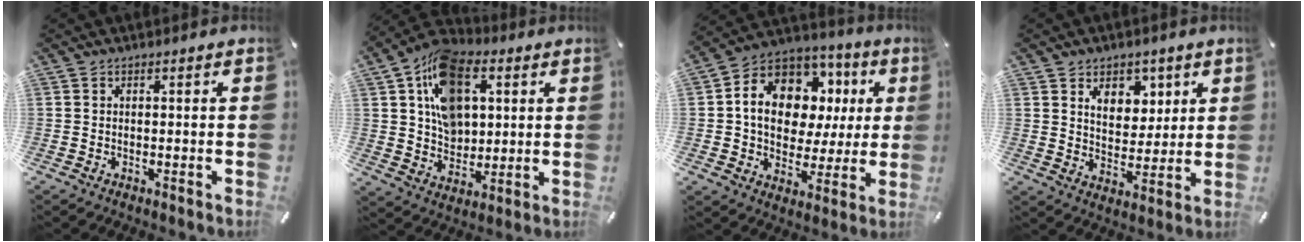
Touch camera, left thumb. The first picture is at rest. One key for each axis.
{"total": 15.2, "fx": 5.4, "fy": 11.1, "fz": 8.8, "tx": -0.153, "ty": -0.006, "tz": 0.105}
{"total": 14.3, "fx": 3.5, "fy": 11.4, "fz": 7.9, "tx": -0.146, "ty": -0.019, "tz": 0.069}
{"total": 7.8, "fx": 4.1, "fy": 6.0, "fz": 3.1, "tx": -0.038, "ty": -0.018, "tz": 0.067}